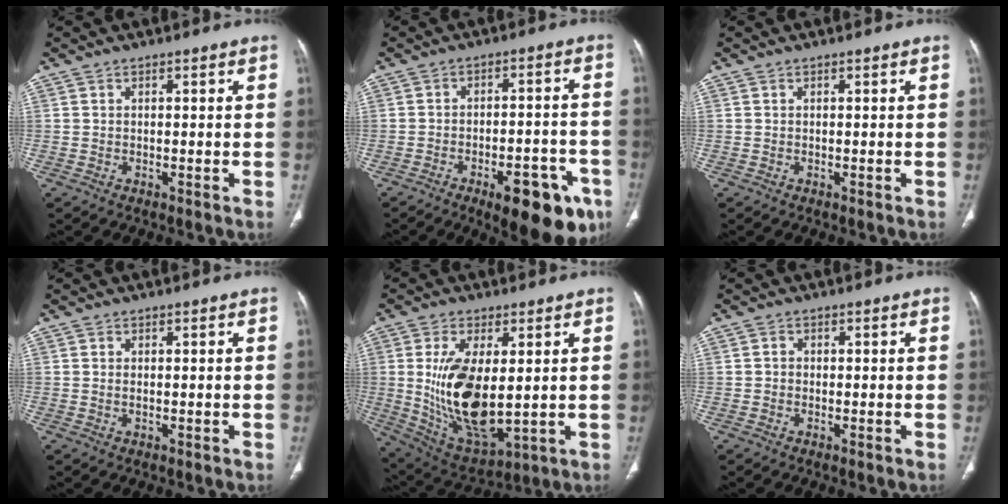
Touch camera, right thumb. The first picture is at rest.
{"total": 15.2, "force": [-8.0, 5.9, 11.5], "torque": [-0.108, 0.041, -0.098]}
{"total": 0.0}
{"total": 0.6, "force": [0.1, 0.2, 0.5], "torque": [-0.015, 0.001, 0.005]}
{"total": 16.7, "force": [1.1, 7.7, 14.7], "torque": [-0.273, -0.025, 0.043]}
{"total": 1.0, "force": [-0.1, 1.0, 0.3], "torque": [-0.002, 0.003, -0.004]}